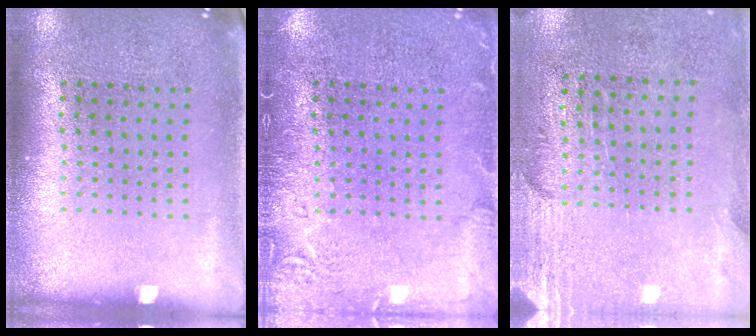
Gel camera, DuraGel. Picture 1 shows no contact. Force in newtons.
{"total": 2.4, "press": 2.4, "slide": 0.4}
{"total": 2.8, "press": 2.4, "slide": 1.3}